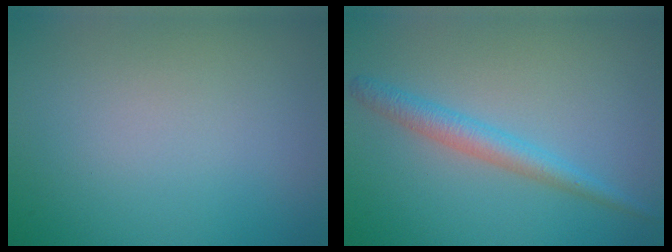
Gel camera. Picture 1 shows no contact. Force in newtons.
{"total": 2.6, "press": 2.6, "slide": 0.0}